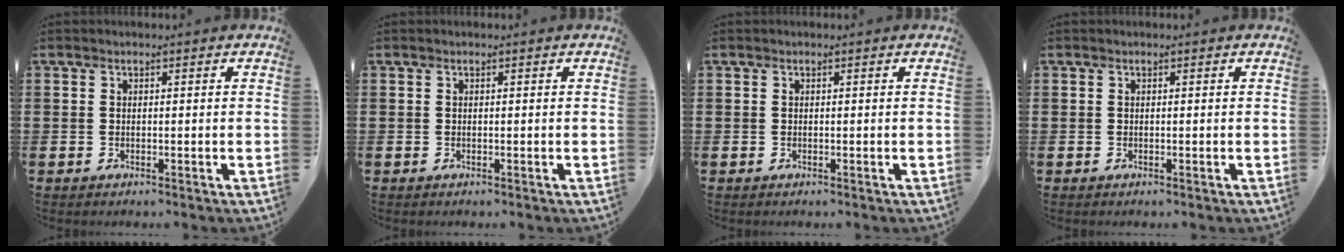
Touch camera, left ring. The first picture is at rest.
{"total": 0.0}
{"total": 0.0}
{"total": 0.0}